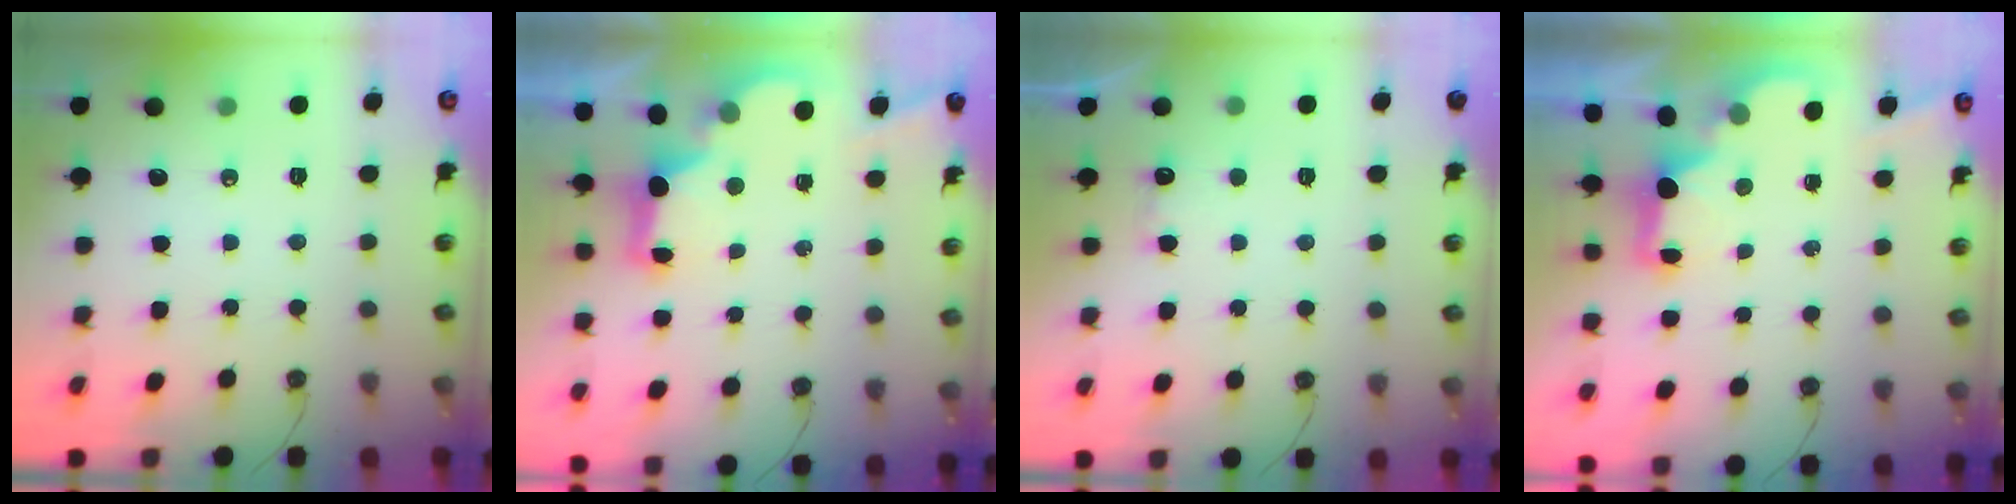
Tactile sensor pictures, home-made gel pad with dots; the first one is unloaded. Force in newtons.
{"total": 2.9, "press": 2.8, "slide": 0.9}
{"total": 6.0, "press": 5.9, "slide": 1.2}
{"total": 2.1, "press": 2.0, "slide": 0.7}